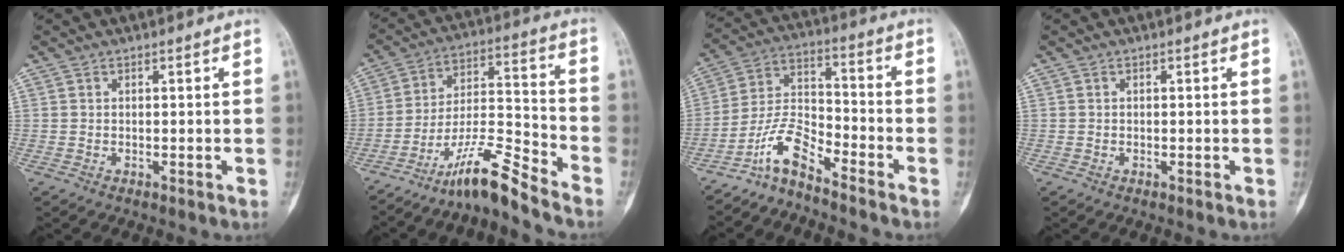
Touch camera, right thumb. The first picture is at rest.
{"total": 11.2, "force": [-9.5, 0.3, 6.0], "torque": [-0.116, 0.085, -0.174]}
{"total": 8.0, "force": [-6.6, 2.1, 4.2], "torque": [-0.085, 0.073, -0.137]}
{"total": 0.0}